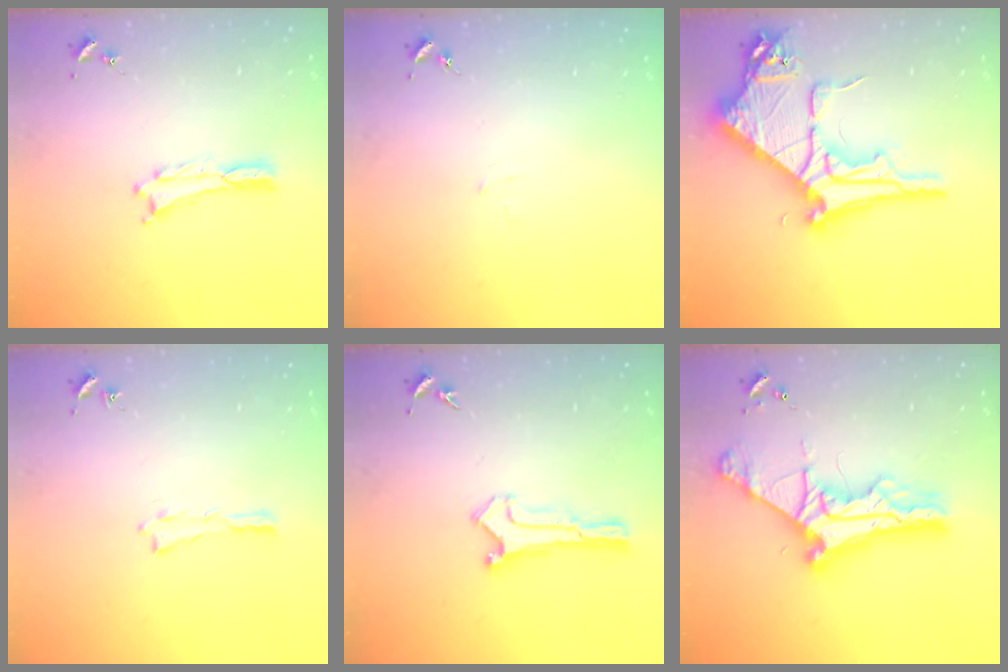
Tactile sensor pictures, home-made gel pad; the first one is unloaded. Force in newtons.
{"total": 1.0, "press": 1.0, "slide": 0.1}
{"total": 10.9, "press": 10.9, "slide": 1.1}
{"total": 0.0}
{"total": 0.0}
{"total": 10.1, "press": 10.0, "slide": 1.1}